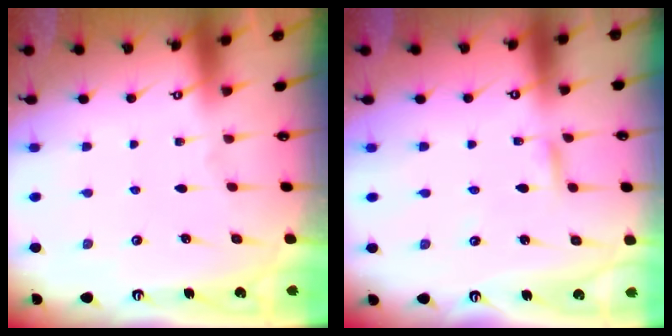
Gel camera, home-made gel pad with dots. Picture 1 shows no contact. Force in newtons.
{"total": 2.0, "press": 2.0, "slide": 0.1}